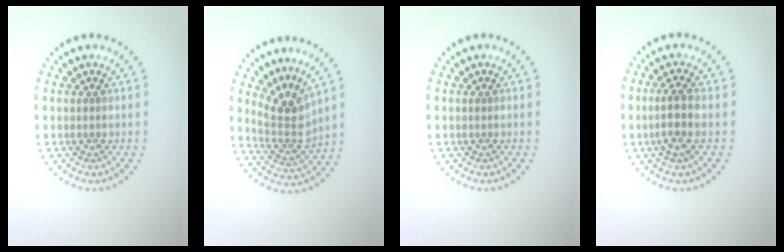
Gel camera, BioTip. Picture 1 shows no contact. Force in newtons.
{"total": 3.6, "press": 2.5, "slide": 2.6}
{"total": 0.0}
{"total": 2.5, "press": 2.3, "slide": 1.0}